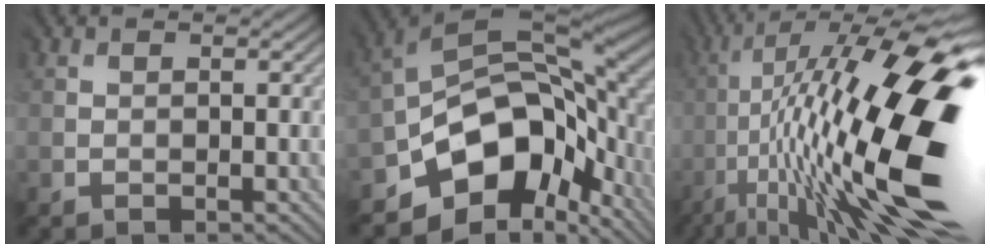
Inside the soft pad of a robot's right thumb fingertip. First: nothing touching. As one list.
[{"total": 12.6, "force": [-5.6, 8.2, 7.8], "torque": [-0.129, -0.004, -0.113]}, {"total": 20.1, "force": [-1.2, 5.5, 19.2], "torque": [-0.336, 0.035, -0.019]}]